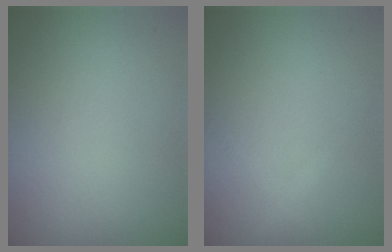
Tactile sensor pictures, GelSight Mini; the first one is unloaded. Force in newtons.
{"total": 1.5, "press": 1.5, "slide": 0.1}